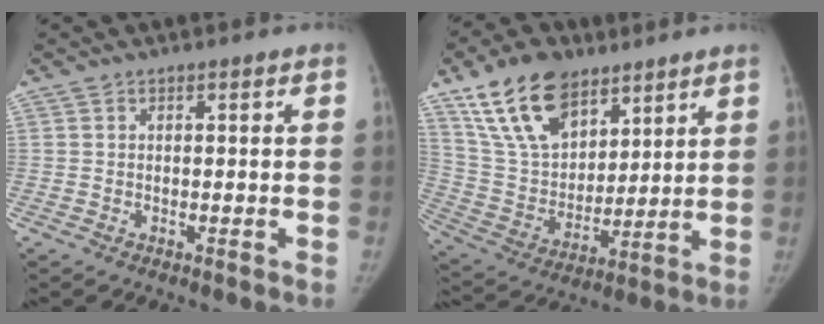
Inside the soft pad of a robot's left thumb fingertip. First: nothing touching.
{"total": 18.4, "force": [11.5, 10.5, 9.9], "torque": [-0.145, -0.040, 0.224]}